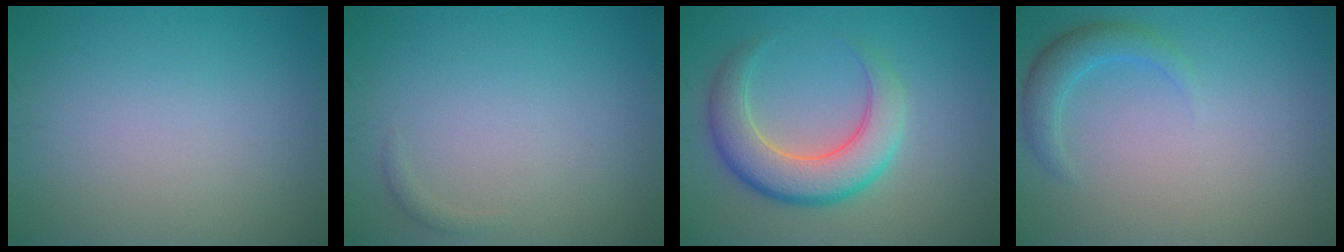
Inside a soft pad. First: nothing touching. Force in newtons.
{"total": 0.6, "press": 0.6, "slide": 0.0}
{"total": 6.2, "press": 6.2, "slide": 0.5}
{"total": 2.4, "press": 2.4, "slide": 0.1}